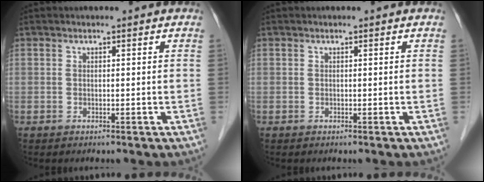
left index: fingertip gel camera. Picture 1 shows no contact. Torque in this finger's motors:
{"motor_torque": [-0.02, -0.01, 0.00, 0.00]}